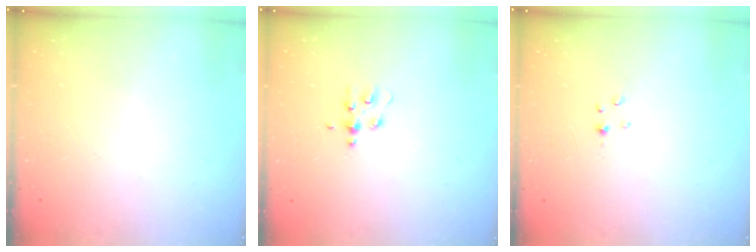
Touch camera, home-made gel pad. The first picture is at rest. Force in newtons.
{"total": 4.5, "press": 4.5, "slide": 0.5}
{"total": 1.0, "press": 1.0, "slide": 0.2}